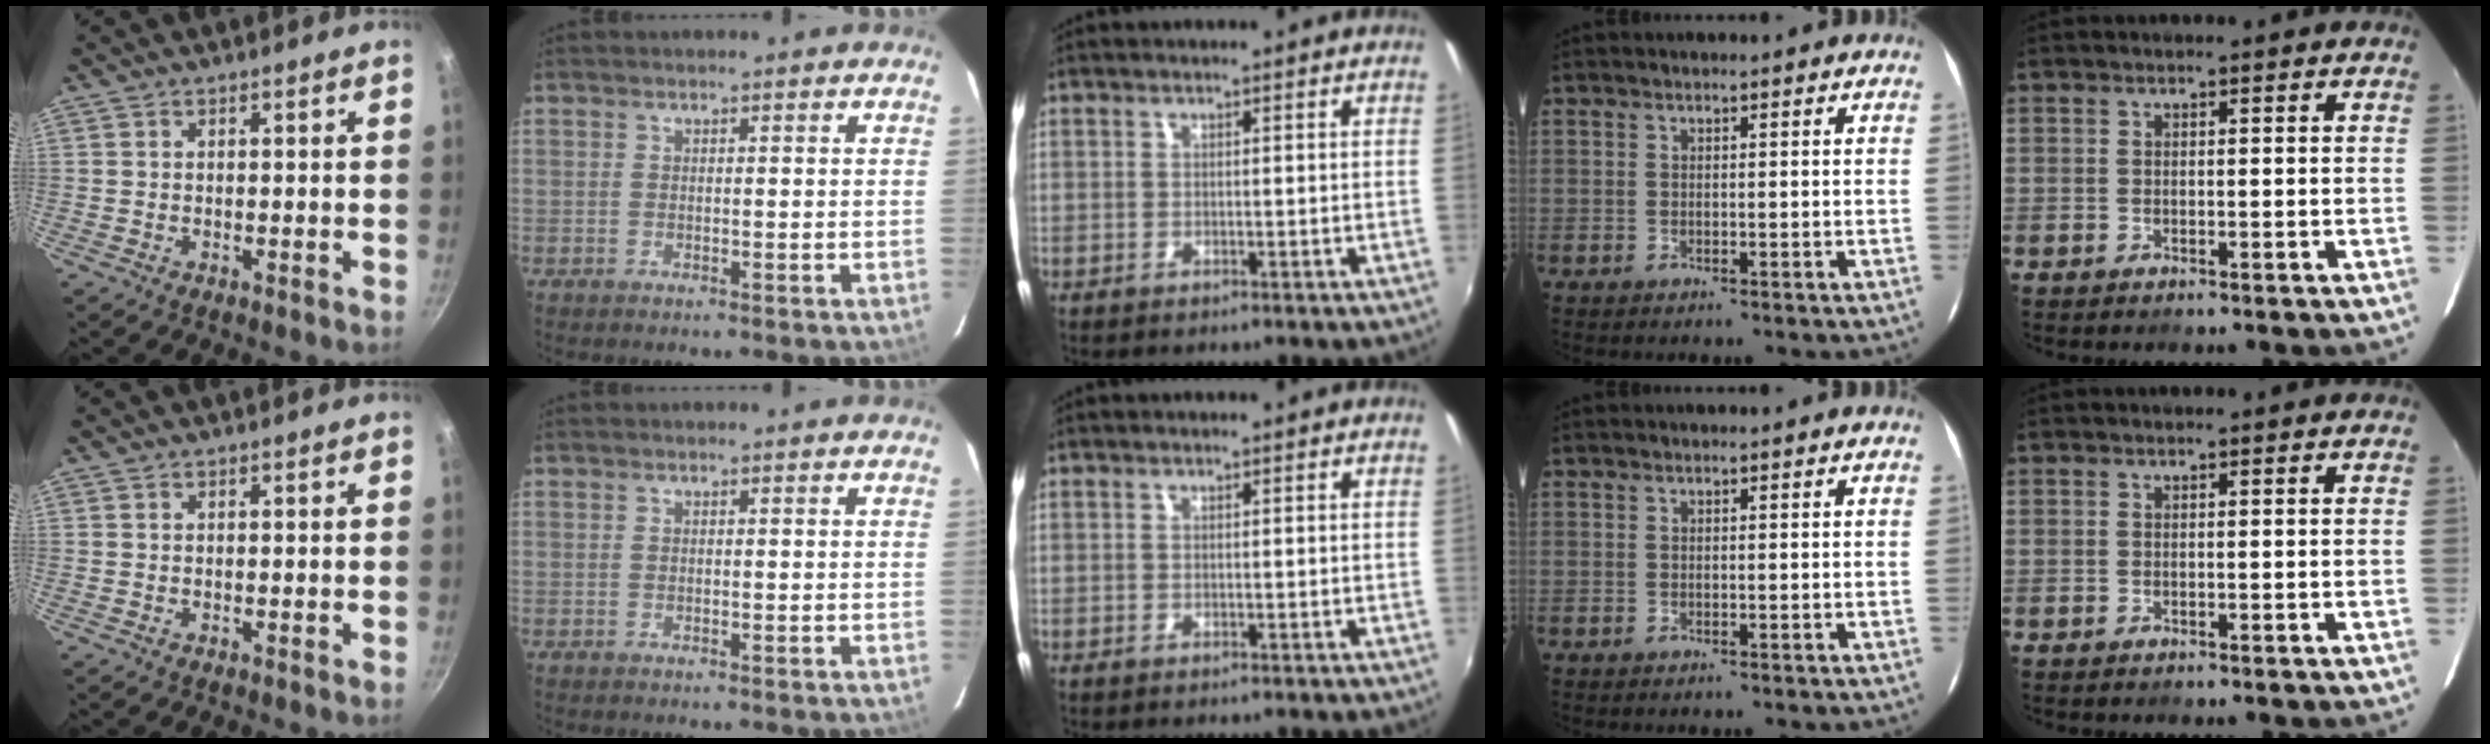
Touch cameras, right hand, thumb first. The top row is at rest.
{}